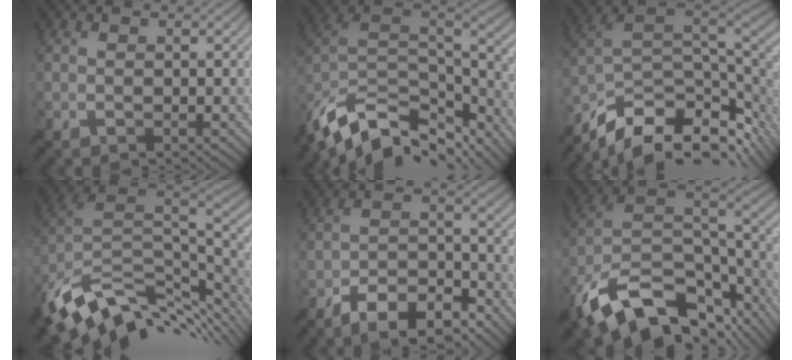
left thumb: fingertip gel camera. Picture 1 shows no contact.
{"total": 14.8, "force": [-9.7, 6.7, 8.9], "torque": [-0.225, -0.017, -0.158]}
{"total": 13.6, "force": [-7.3, 6.7, 9.3], "torque": [-0.198, -0.023, -0.114]}
{"total": 14.0, "force": [-5.6, 7.4, 10.5], "torque": [-0.234, -0.010, -0.099]}
{"total": 9.2, "force": [-6.8, 3.3, 5.4], "torque": [-0.082, 0.008, -0.131]}
{"total": 18.0, "force": [-10.2, 9.2, 11.5], "torque": [-0.256, -0.034, -0.154]}